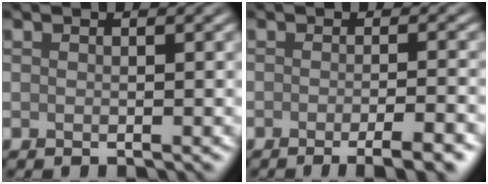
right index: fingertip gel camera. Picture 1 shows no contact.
{"total": 4.7, "force": [-2.6, 1.2, 3.8], "torque": [-0.037, 0.002, -0.035]}